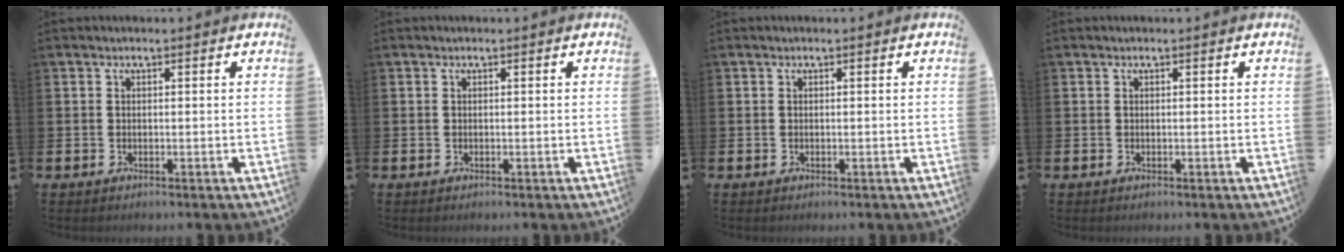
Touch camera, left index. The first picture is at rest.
{"total": 0.0}
{"total": 0.0}
{"total": 0.0}